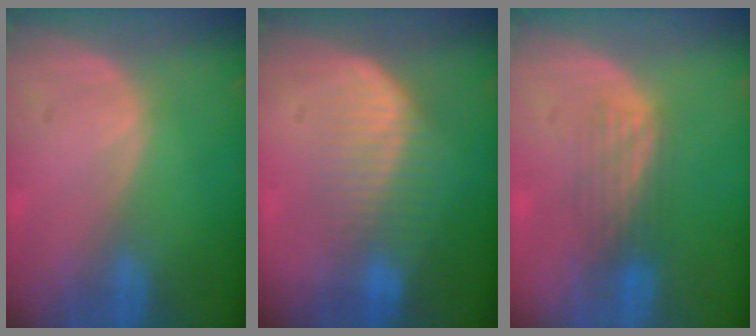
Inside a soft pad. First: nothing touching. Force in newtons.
{"total": 6.9, "press": 6.5, "slide": 2.4}
{"total": 3.5, "press": 3.5, "slide": 0.0}